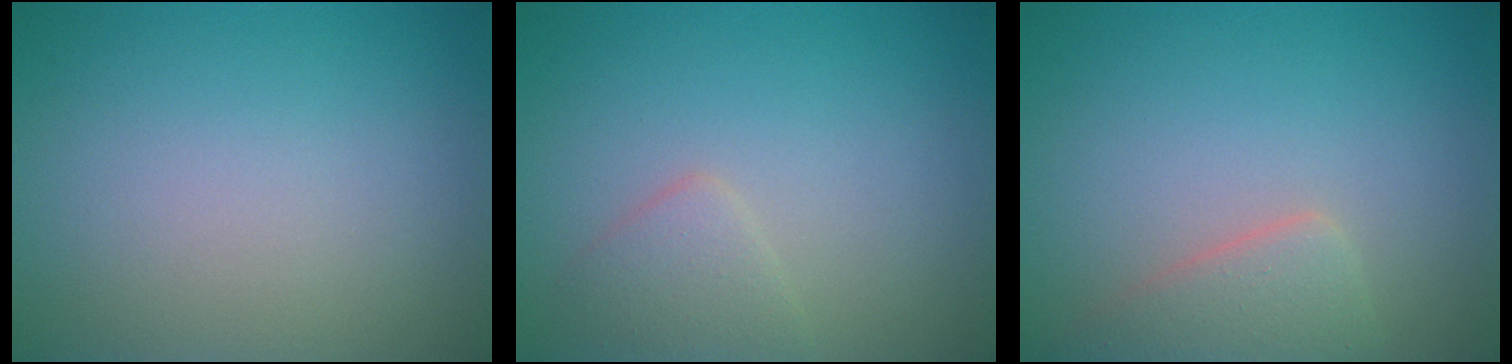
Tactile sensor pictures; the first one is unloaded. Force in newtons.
{"total": 1.9, "press": 1.9, "slide": 0.0}
{"total": 2.8, "press": 2.8, "slide": 0.3}